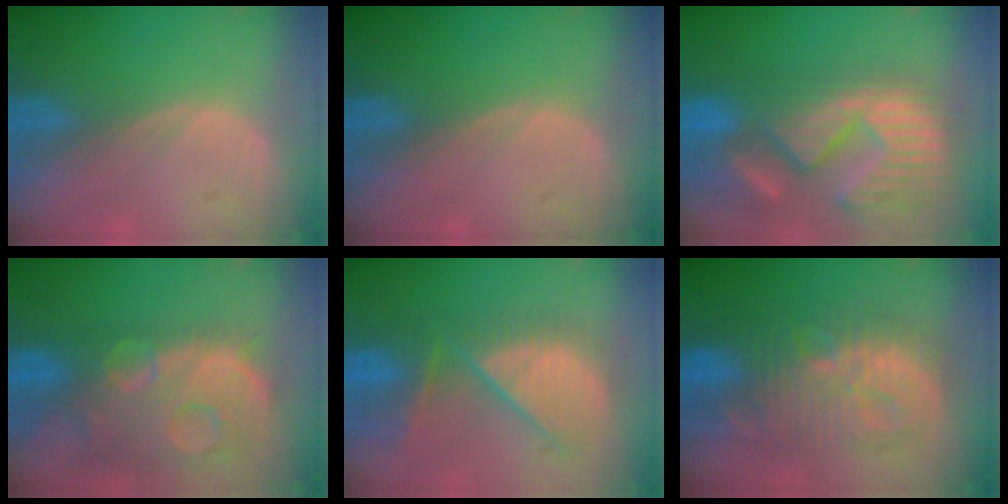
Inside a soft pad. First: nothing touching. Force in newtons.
{"total": 0.0}
{"total": 15.3, "press": 12.5, "slide": 8.8}
{"total": 13.8, "press": 11.2, "slide": 8.0}
{"total": 10.0, "press": 9.4, "slide": 3.2}
{"total": 10.8, "press": 10.8, "slide": 0.5}